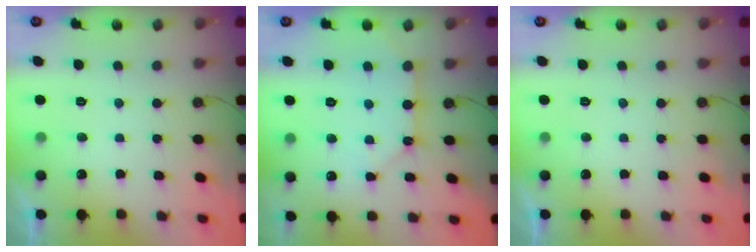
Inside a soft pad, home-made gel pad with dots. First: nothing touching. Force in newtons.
{"total": 8.2, "press": 8.2, "slide": 0.8}
{"total": 0.0}